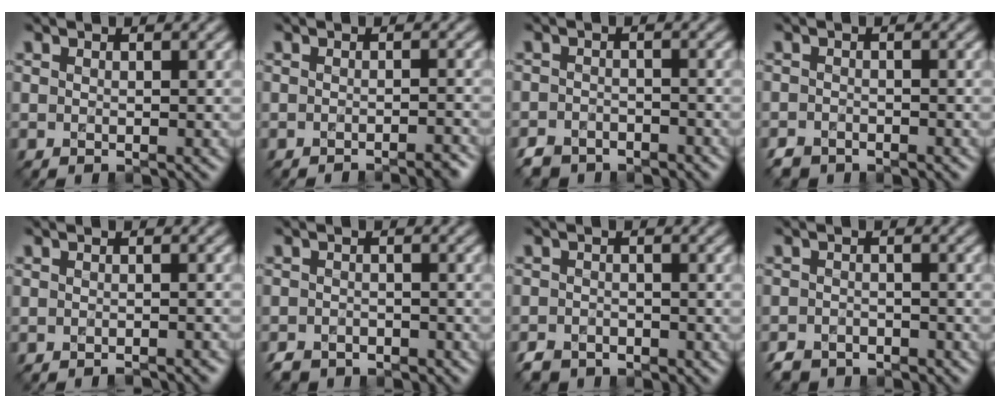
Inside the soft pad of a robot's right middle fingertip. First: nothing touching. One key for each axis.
{"total": 2.2, "fx": -1.9, "fy": 0.4, "fz": 1.1, "tx": -0.002, "ty": 0.004, "tz": -0.027}
{"total": 3.4, "fx": -2.9, "fy": 1.7, "fz": 0.7, "tx": -0.003, "ty": -0.003, "tz": -0.051}
{"total": 1.8, "fx": -1.5, "fy": 0.9, "fz": 0.3, "tx": -0.002, "ty": -0.002, "tz": -0.029}
{"total": 1.5, "fx": -1.4, "fy": 0.2, "fz": 0.5, "tx": 0.003, "ty": 0.002, "tz": -0.018}
{"total": 2.5, "fx": -2.0, "fy": 1.2, "fz": 0.6, "tx": -0.005, "ty": -0.001, "tz": -0.039}
{"total": 2.3, "fx": -1.8, "fy": 1.3, "fz": 0.6, "tx": -0.007, "ty": -0.001, "tz": -0.036}
{"total": 2.8, "fx": -2.3, "fy": 1.4, "fz": 0.6, "tx": -0.006, "ty": -0.003, "tz": -0.043}